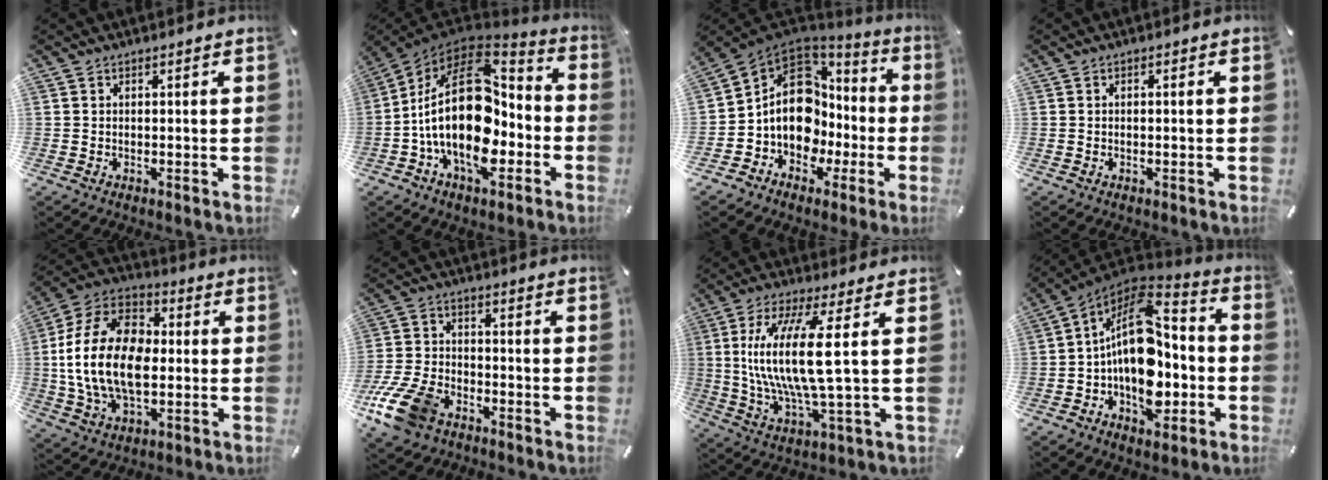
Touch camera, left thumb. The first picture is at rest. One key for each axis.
{"total": 25.8, "fx": -2.1, "fy": 15.2, "fz": 20.8, "tx": -0.390, "ty": -0.009, "tz": -0.035}
{"total": 15.5, "fx": 0.3, "fy": 12.8, "fz": 8.9, "tx": -0.171, "ty": -0.008, "tz": 0.005}
{"total": 0.8, "fx": -0.2, "fy": 0.2, "fz": 0.8, "tx": -0.014, "ty": -0.002, "tz": -0.003}
{"total": 19.7, "fx": -1.7, "fy": 13.3, "fz": 14.4, "tx": -0.324, "ty": 0.014, "tz": -0.033}
{"total": 12.8, "fx": -7.6, "fy": 7.6, "fz": 6.9, "tx": -0.142, "ty": 0.041, "tz": -0.141}
{"total": 16.3, "fx": 2.3, "fy": 3.2, "fz": 15.8, "tx": -0.346, "ty": -0.020, "tz": 0.023}
{"total": 19.2, "fx": -2.0, "fy": 12.4, "fz": 14.5, "tx": -0.257, "ty": -0.012, "tz": -0.035}